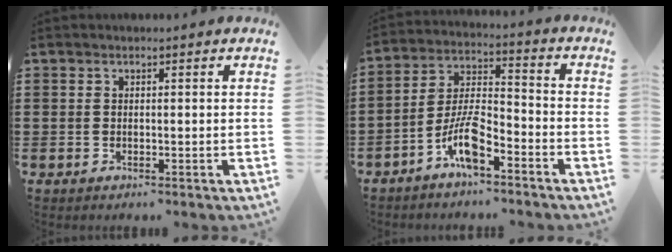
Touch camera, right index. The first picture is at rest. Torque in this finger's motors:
{"motor_torque": [2.14, 0.00, 0.41, 0.16]}